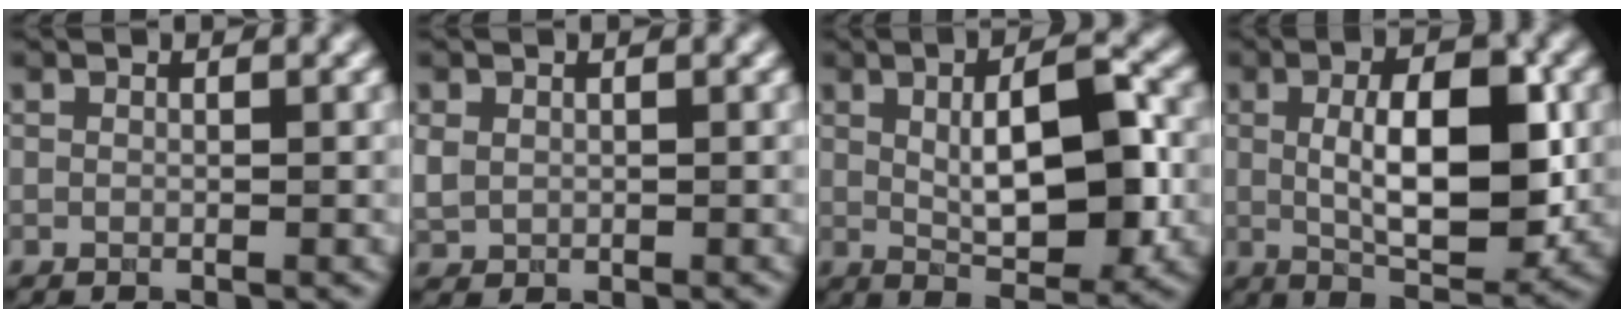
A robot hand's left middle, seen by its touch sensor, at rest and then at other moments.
{"total": 1.3, "force": [0.2, 1.1, 0.6], "torque": [-0.017, 0.000, 0.005]}
{"total": 7.7, "force": [0.4, 2.5, 7.3], "torque": [-0.106, 0.005, 0.006]}
{"total": 8.6, "force": [0.3, 3.2, 8.0], "torque": [-0.122, -0.001, 0.006]}